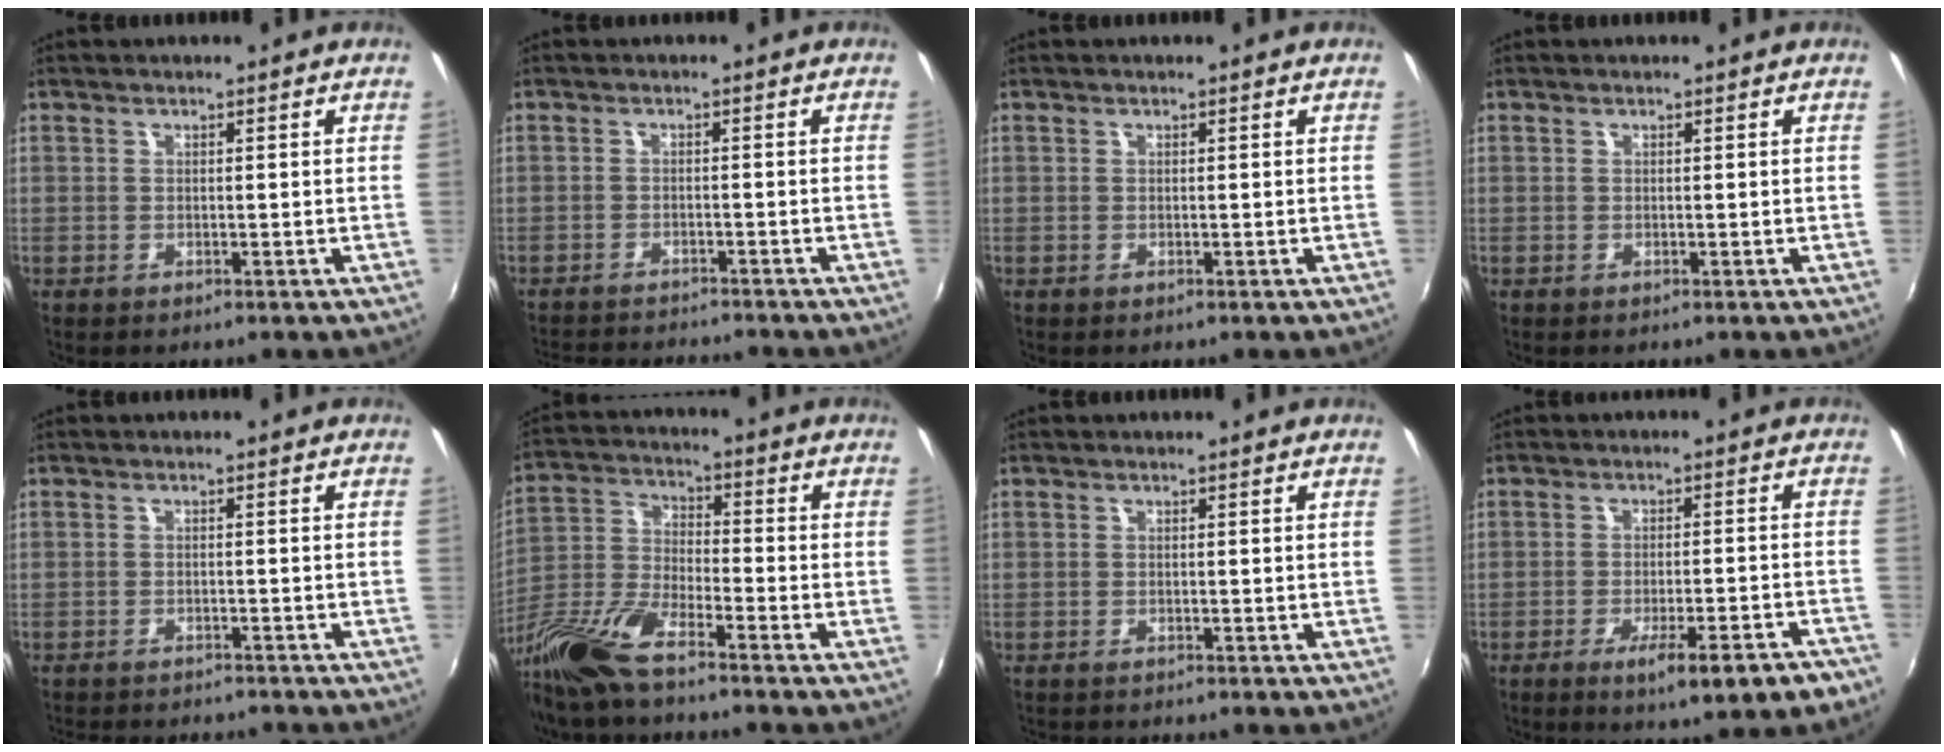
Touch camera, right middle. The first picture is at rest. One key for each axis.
{"total": 9.0, "fx": -8.5, "fy": 1.3, "fz": 2.8, "tx": -0.074, "ty": -0.009, "tz": -0.131}
{"total": 0.0}
{"total": 0.0}
{"total": 8.4, "fx": -7.6, "fy": 2.0, "fz": 2.8, "tx": -0.071, "ty": -0.016, "tz": -0.111}
{"total": 13.9, "fx": -10.4, "fy": 2.9, "fz": 8.8, "tx": -0.200, "ty": -0.021, "tz": -0.213}
{"total": 1.3, "fx": -1.3, "fy": 0.3, "fz": 0.2, "tx": -0.007, "ty": -0.008, "tz": -0.020}
{"total": 9.7, "fx": -6.2, "fy": 1.6, "fz": 7.2, "tx": -0.117, "ty": -0.021, "tz": -0.082}